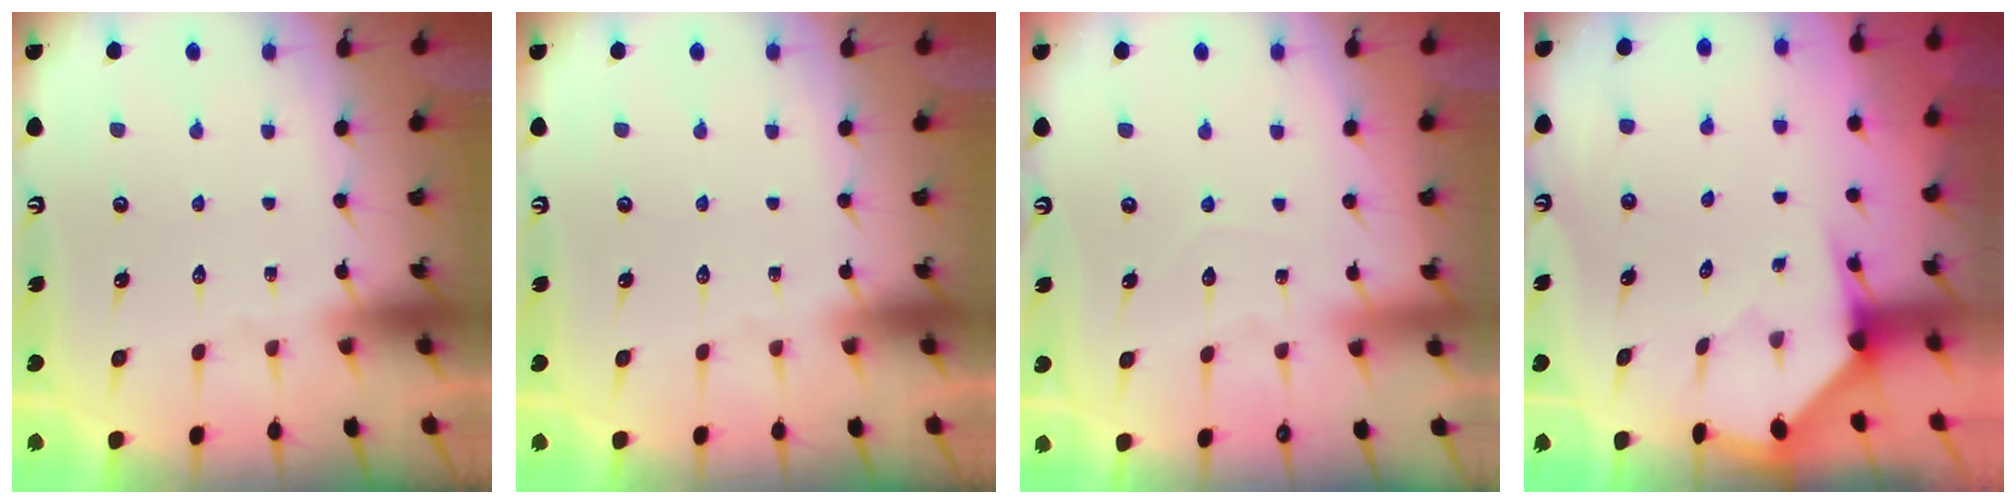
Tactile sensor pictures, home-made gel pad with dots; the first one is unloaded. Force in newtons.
{"total": 0.0}
{"total": 5.1, "press": 5.1, "slide": 0.5}
{"total": 3.2, "press": 3.1, "slide": 0.3}